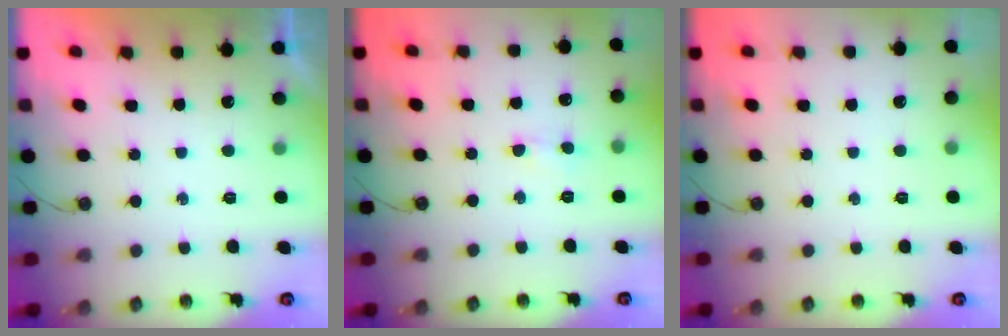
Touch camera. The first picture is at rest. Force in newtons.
{"total": 4.1, "press": 4.0, "slide": 0.7}
{"total": 0.0}